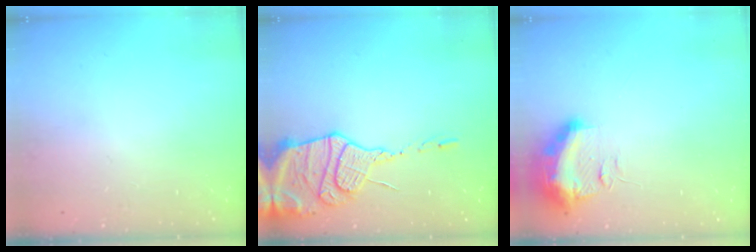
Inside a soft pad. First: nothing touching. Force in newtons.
{"total": 16.4, "press": 16.3, "slide": 1.7}
{"total": 17.3, "press": 13.2, "slide": 11.2}